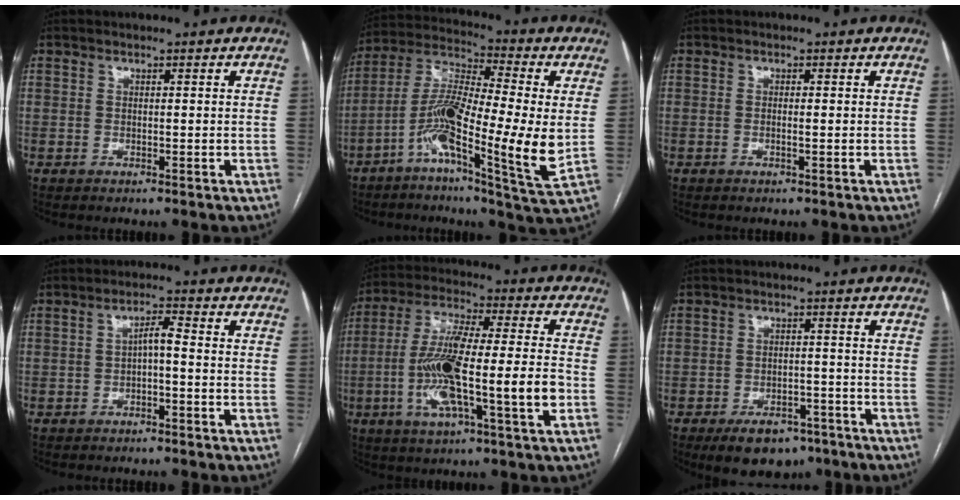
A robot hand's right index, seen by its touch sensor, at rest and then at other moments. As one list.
[{"total": 16.3, "force": [-3.0, 1.6, 15.9], "torque": [-0.308, 0.000, -0.064]}, {"total": 0.8, "force": [-0.2, 0.0, 0.7], "torque": [-0.014, 0.002, -0.001]}, {"total": 2.8, "force": [-0.6, 0.6, 2.7], "torque": [-0.050, 0.013, -0.008]}, {"total": 16.8, "force": [-3.9, 1.5, 16.3], "torque": [-0.310, 0.003, -0.069]}, {"total": 8.4, "force": [-5.9, 4.6, 3.9], "torque": [-0.056, 0.005, -0.084]}]